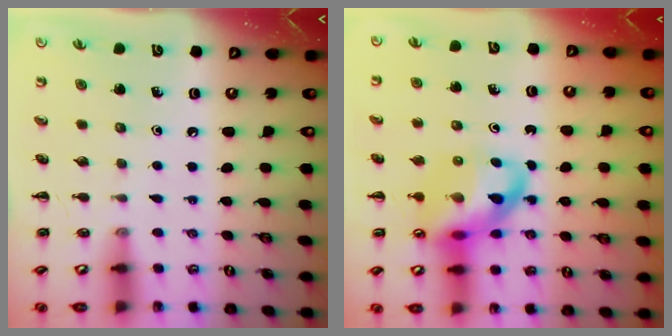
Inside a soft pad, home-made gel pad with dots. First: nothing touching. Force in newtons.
{"total": 14.6, "press": 14.1, "slide": 3.8}